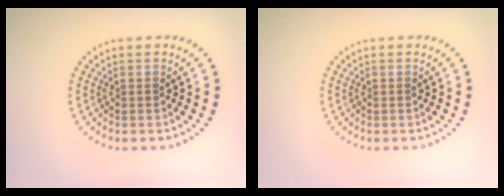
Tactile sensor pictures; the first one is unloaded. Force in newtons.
{"total": 0.0}